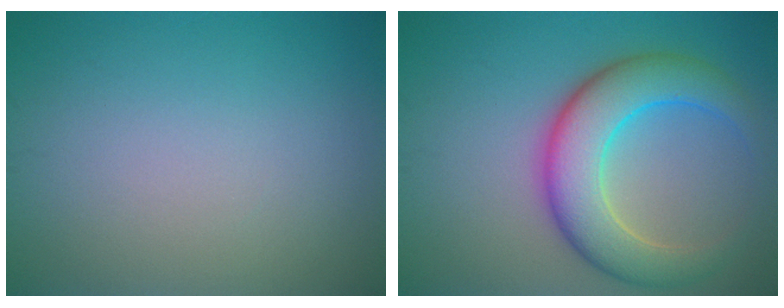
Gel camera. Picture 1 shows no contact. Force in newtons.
{"total": 7.7, "press": 7.7, "slide": 0.3}